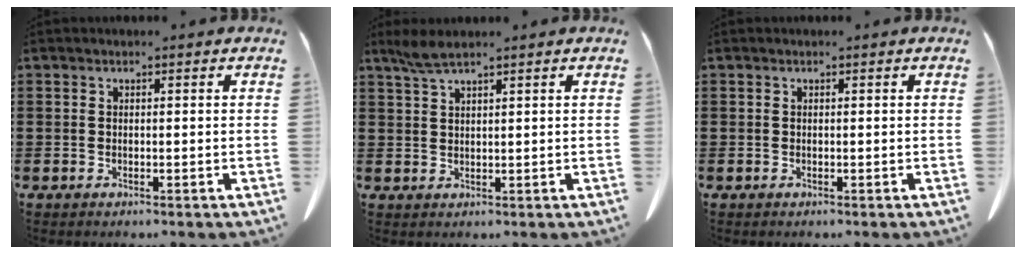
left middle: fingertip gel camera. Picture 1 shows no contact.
{"total": 3.0, "force": [2.3, 0.2, 2.0], "torque": [-0.045, -0.001, 0.044]}
{"total": 0.0}